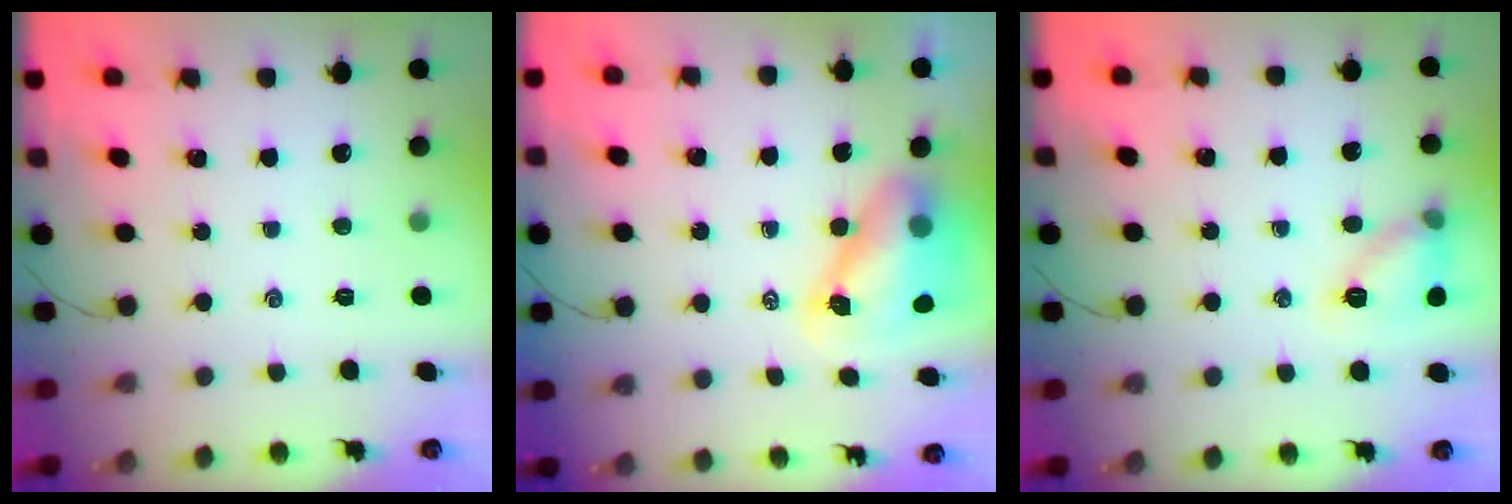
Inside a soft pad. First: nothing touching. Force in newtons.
{"total": 8.2, "press": 7.8, "slide": 2.3}
{"total": 10.5, "press": 10.5, "slide": 0.6}